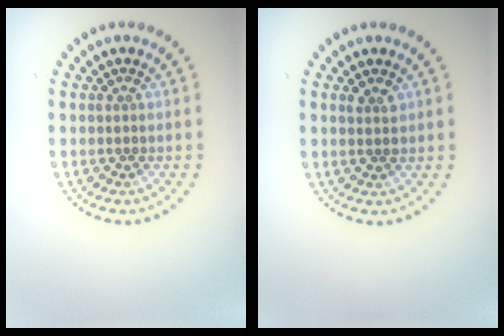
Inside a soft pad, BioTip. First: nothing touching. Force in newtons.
{"total": 1.2, "press": 1.2, "slide": 0.3}